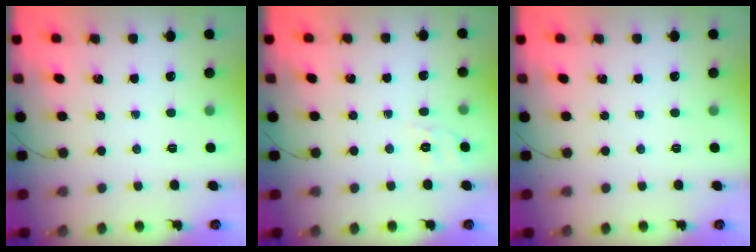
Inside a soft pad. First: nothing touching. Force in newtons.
{"total": 1.7, "press": 0.2, "slide": 1.7}
{"total": 0.0}